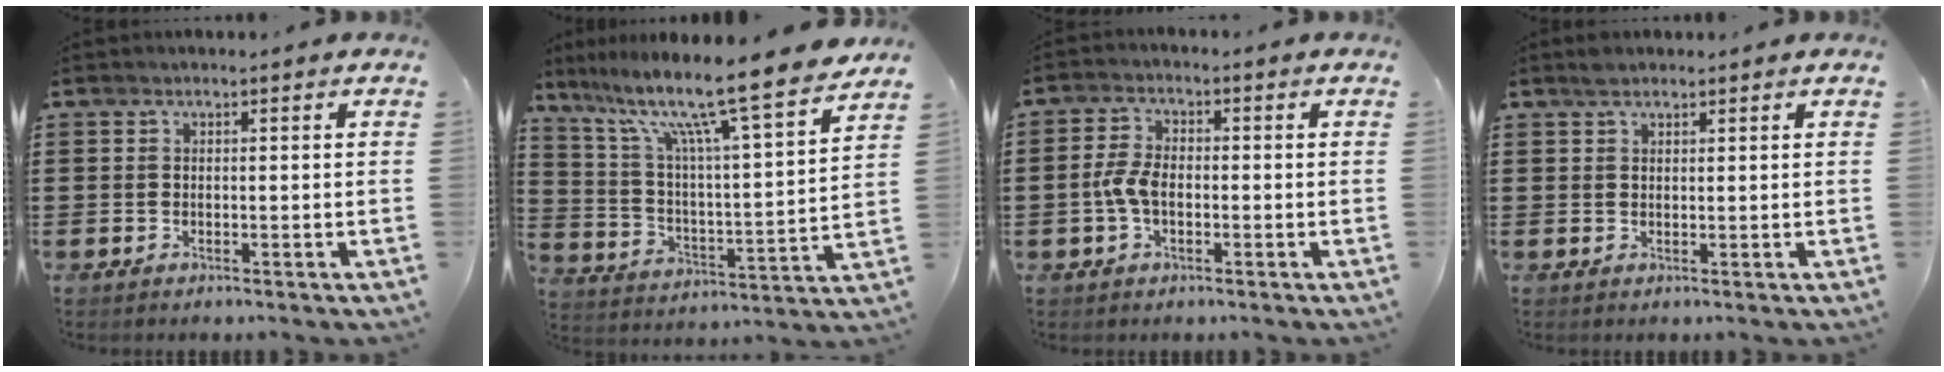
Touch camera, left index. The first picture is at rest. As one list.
[{"total": 13.2, "force": [10.7, 0.1, 7.8], "torque": [-0.172, -0.076, 0.170]}, {"total": 4.5, "force": [-1.0, 2.4, 3.7], "torque": [-0.093, -0.001, -0.025]}, {"total": 1.7, "force": [1.5, 0.6, 0.6], "torque": [-0.014, 0.002, 0.028]}]